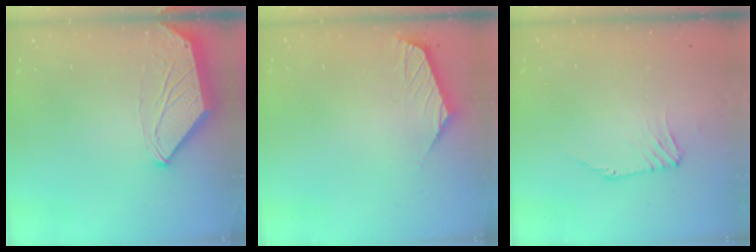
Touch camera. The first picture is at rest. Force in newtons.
{"total": 1.0, "press": 1.0, "slide": 0.2}
{"total": 0.0}